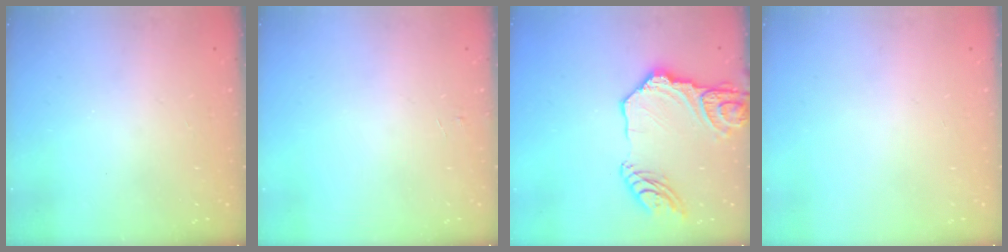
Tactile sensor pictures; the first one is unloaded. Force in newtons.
{"total": 3.3, "press": 3.3, "slide": 0.3}
{"total": 17.7, "press": 17.6, "slide": 2.1}
{"total": 0.0}